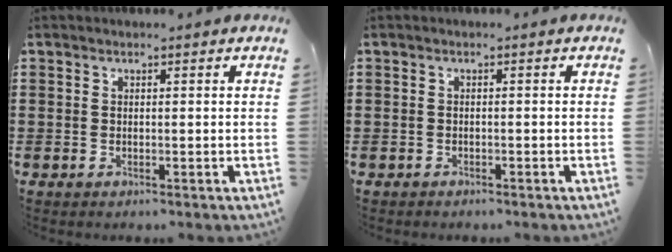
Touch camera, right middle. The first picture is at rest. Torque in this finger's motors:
{"motor_torque": [-0.18, 0.31, 0.03, 0.00]}